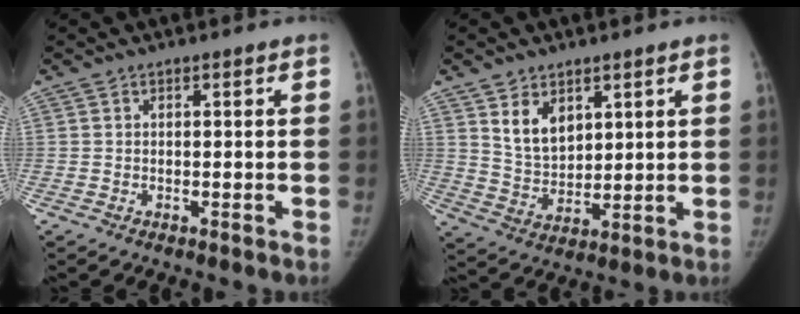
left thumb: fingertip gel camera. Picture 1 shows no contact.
{"total": 7.6, "force": [3.9, 4.9, 4.3], "torque": [-0.050, -0.032, 0.083]}